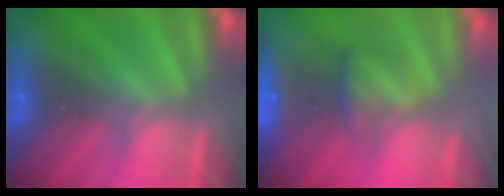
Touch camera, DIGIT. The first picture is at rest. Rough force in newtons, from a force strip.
{"total": 6.9}